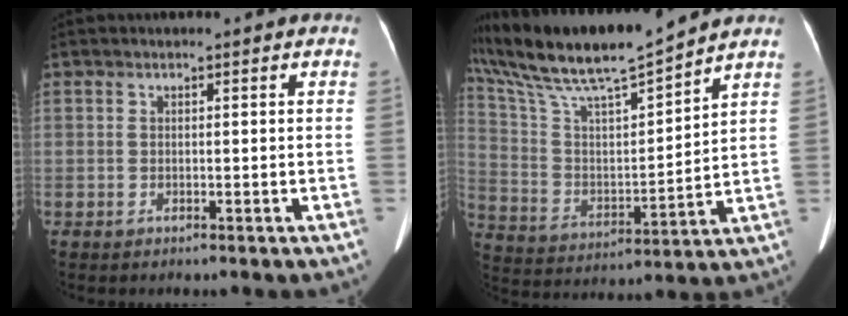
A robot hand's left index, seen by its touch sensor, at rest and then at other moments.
{"total": 18.0, "force": [15.8, 0.3, 8.6], "torque": [-0.177, 0.005, 0.295]}